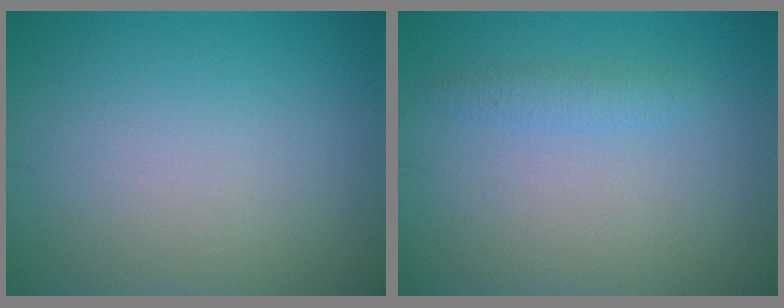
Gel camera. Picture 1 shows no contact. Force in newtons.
{"total": 1.3, "press": 1.3, "slide": 0.0}